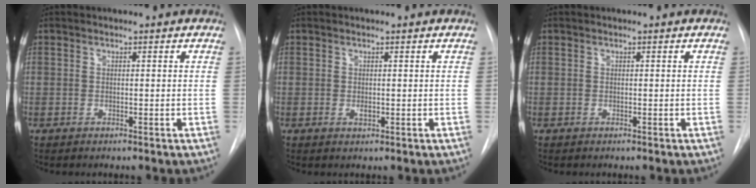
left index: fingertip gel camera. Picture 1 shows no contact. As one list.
[{"total": 0.7, "force": [0.1, 0.3, 0.6], "torque": [-0.009, -0.001, 0.004]}, {"total": 0.0}]